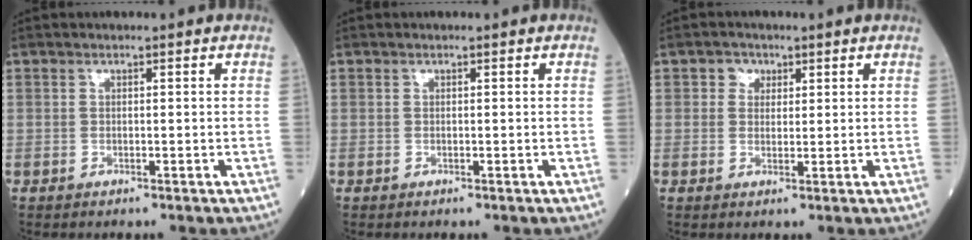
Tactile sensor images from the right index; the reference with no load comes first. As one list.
[{"total": 0.0}, {"total": 2.3, "force": [1.0, 2.0, 0.7], "torque": [-0.007, 0.003, 0.012]}]